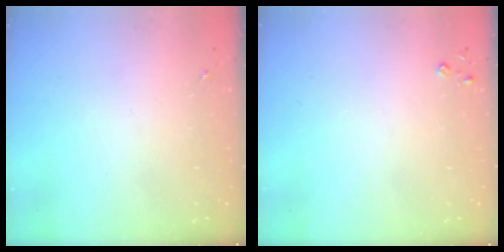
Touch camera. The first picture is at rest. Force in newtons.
{"total": 2.6, "press": 2.6, "slide": 0.3}